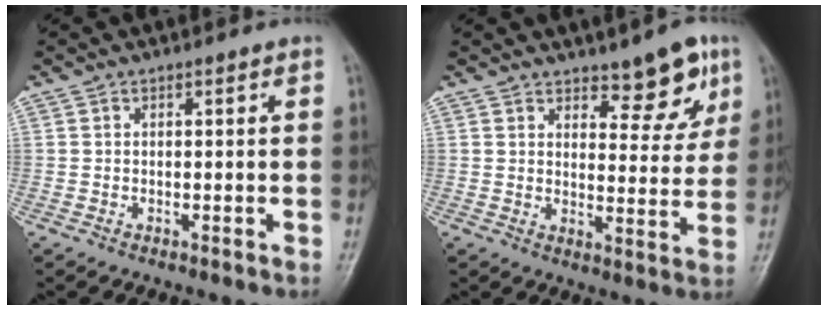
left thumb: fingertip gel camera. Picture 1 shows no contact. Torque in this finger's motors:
{"motor_torque": [0.26, 0.20, 0.16, -0.06, 0.06]}